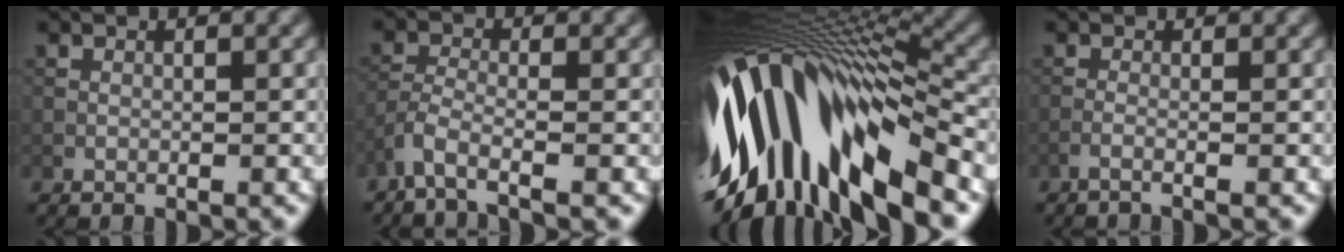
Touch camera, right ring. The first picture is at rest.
{"total": 2.5, "force": [-2.0, 0.5, 1.4], "torque": [-0.031, -0.003, -0.053]}
{"total": 15.9, "force": [-4.9, 7.2, 13.3], "torque": [-0.260, -0.006, -0.074]}
{"total": 1.1, "force": [-0.7, 0.2, 0.8], "torque": [-0.009, -0.002, -0.024]}